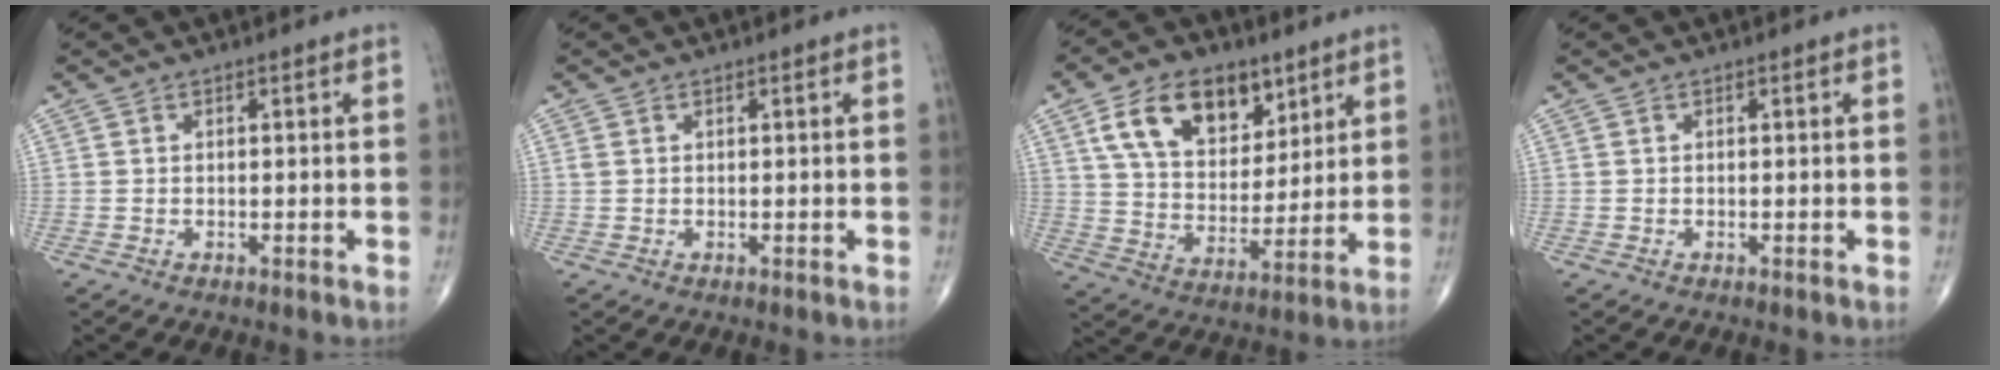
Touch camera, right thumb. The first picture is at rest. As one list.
[{"total": 0.8, "force": [0.4, 0.5, 0.5], "torque": [-0.009, 0.006, 0.009]}, {"total": 16.4, "force": [8.2, 10.2, 9.9], "torque": [-0.129, -0.031, 0.151]}, {"total": 0.0}]